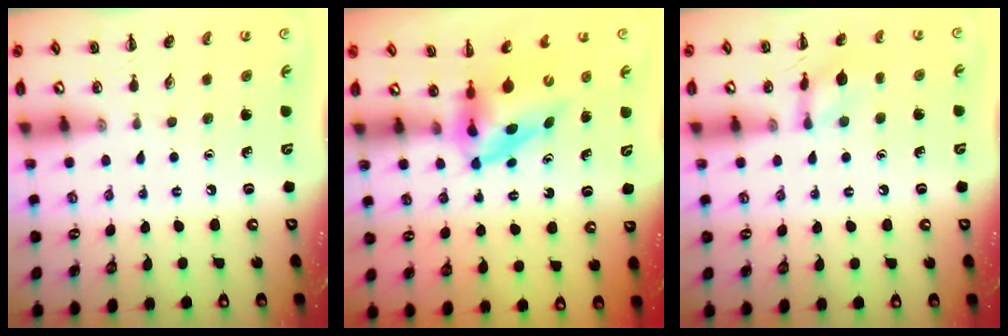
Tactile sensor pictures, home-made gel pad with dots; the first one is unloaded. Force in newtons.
{"total": 3.7, "press": 3.7, "slide": 0.6}
{"total": 9.6, "press": 9.6, "slide": 0.5}